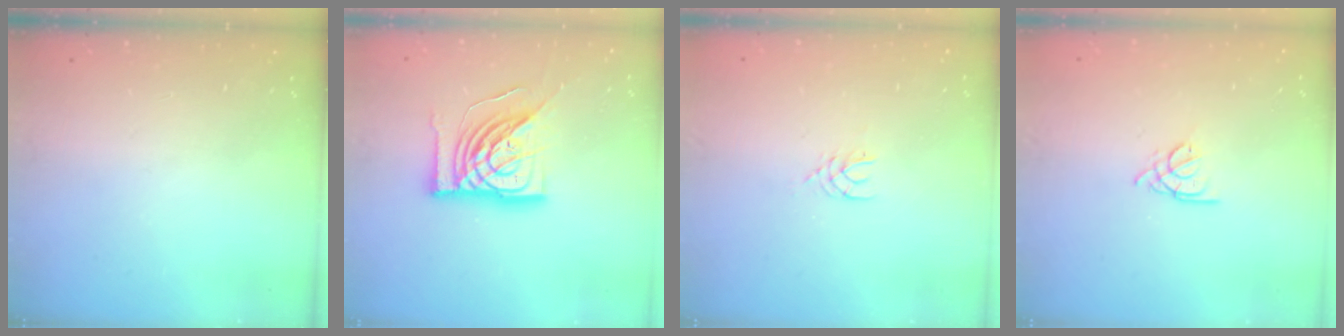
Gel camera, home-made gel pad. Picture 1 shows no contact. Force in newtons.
{"total": 18.1, "press": 18.0, "slide": 2.4}
{"total": 2.9, "press": 2.9, "slide": 0.4}
{"total": 2.2, "press": 2.2, "slide": 0.5}